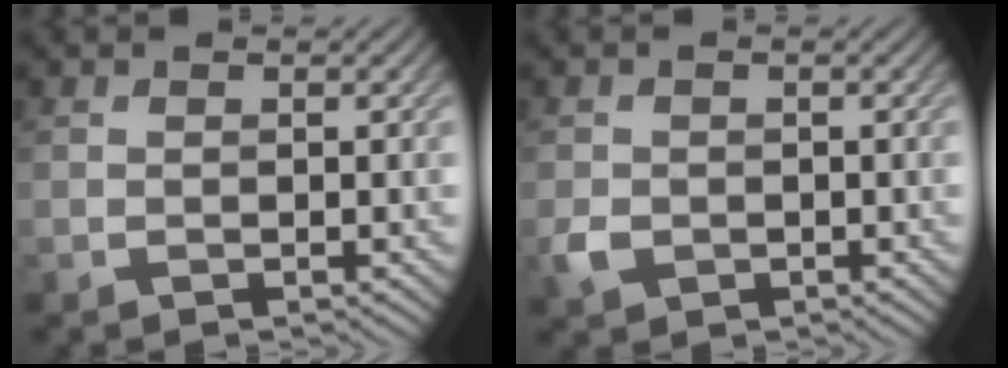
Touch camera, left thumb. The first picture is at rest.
{"total": 2.3, "force": [-0.8, 1.9, 1.1], "torque": [-0.025, -0.009, -0.017]}